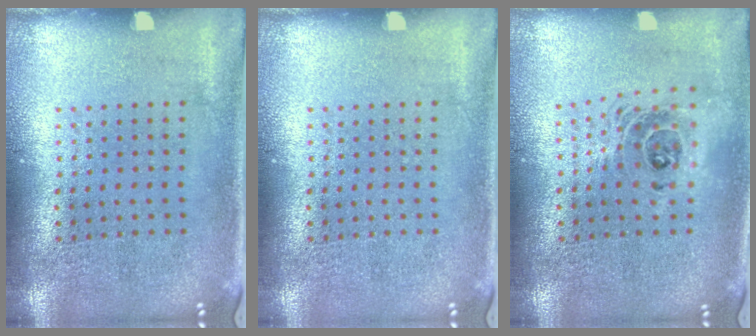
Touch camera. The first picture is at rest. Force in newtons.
{"total": 0.0}
{"total": 1.4, "press": 1.2, "slide": 0.7}